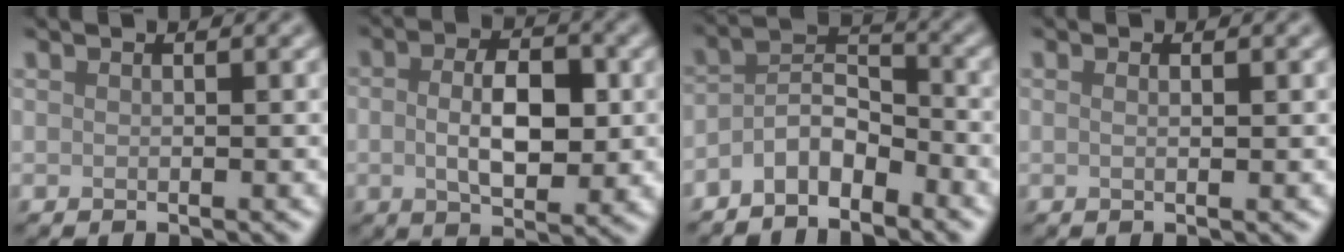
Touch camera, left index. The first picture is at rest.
{"total": 5.6, "force": [0.0, 2.8, 4.8], "torque": [-0.089, 0.001, -0.001]}
{"total": 3.8, "force": [-2.8, 1.6, 2.1], "torque": [-0.035, 0.012, -0.060]}
{"total": 1.1, "force": [0.3, 0.4, 1.0], "torque": [-0.007, -0.007, -0.002]}